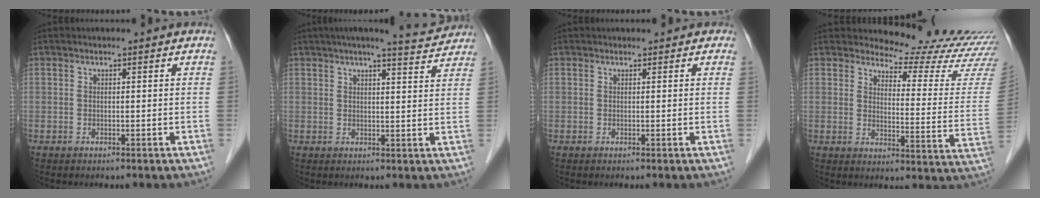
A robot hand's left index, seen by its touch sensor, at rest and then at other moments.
{"total": 7.3, "force": [6.6, 0.3, 3.1], "torque": [-0.047, 0.006, 0.077]}
{"total": 0.9, "force": [0.6, 0.7, 0.1], "torque": [0.004, 0.003, 0.003]}
{"total": 17.7, "force": [17.5, 0.7, 2.9], "torque": [-0.025, -0.146, 0.180]}